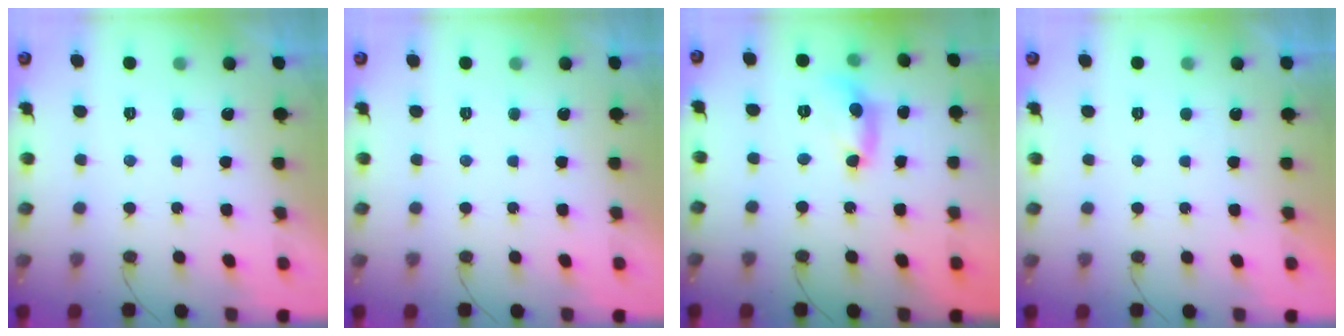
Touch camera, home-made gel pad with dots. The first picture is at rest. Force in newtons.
{"total": 0.0}
{"total": 10.7, "press": 10.6, "slide": 1.0}
{"total": 0.0}